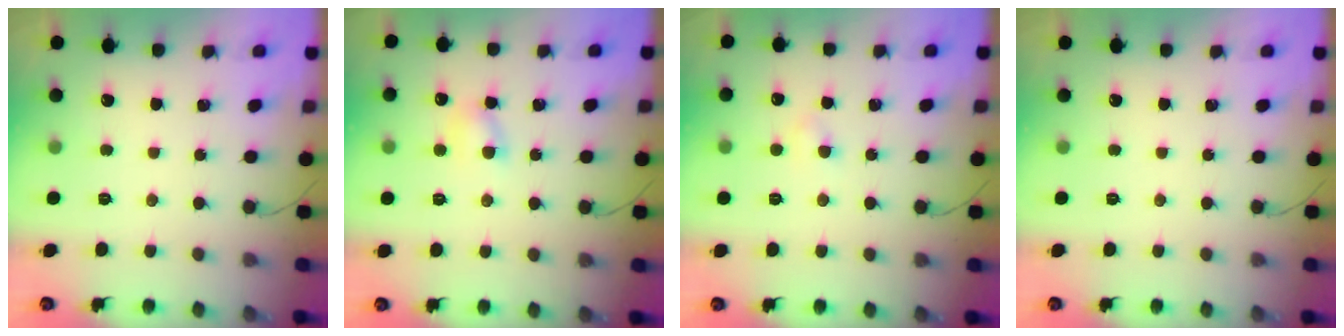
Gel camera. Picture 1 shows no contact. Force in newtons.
{"total": 5.5, "press": 5.3, "slide": 1.4}
{"total": 1.8, "press": 1.6, "slide": 0.8}
{"total": 0.0}